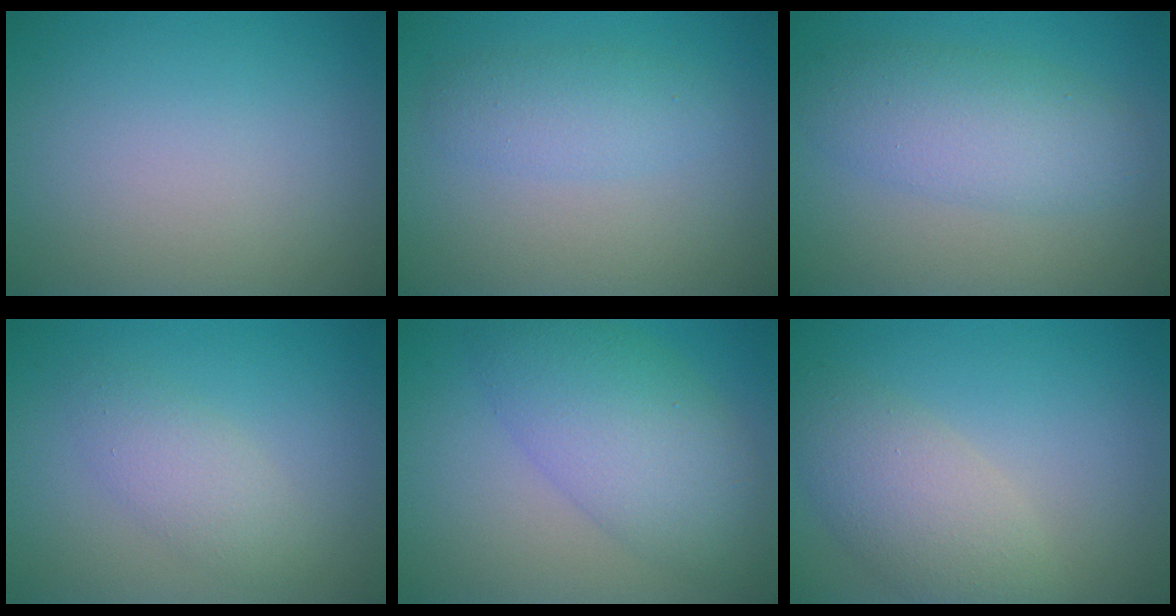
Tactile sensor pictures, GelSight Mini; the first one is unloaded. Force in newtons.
{"total": 2.5, "press": 2.5, "slide": 0.2}
{"total": 4.9, "press": 4.9, "slide": 0.2}
{"total": 2.7, "press": 2.7, "slide": 0.2}
{"total": 6.8, "press": 6.8, "slide": 0.1}
{"total": 4.7, "press": 4.7, "slide": 0.4}